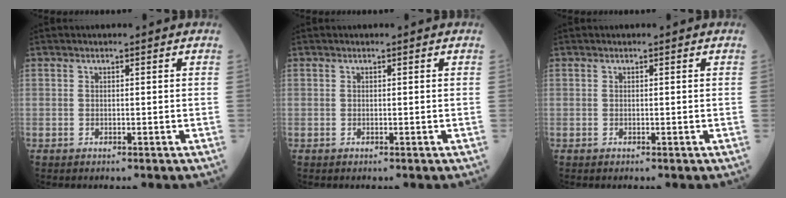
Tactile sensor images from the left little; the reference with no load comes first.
{"total": 0.0}
{"total": 0.0}